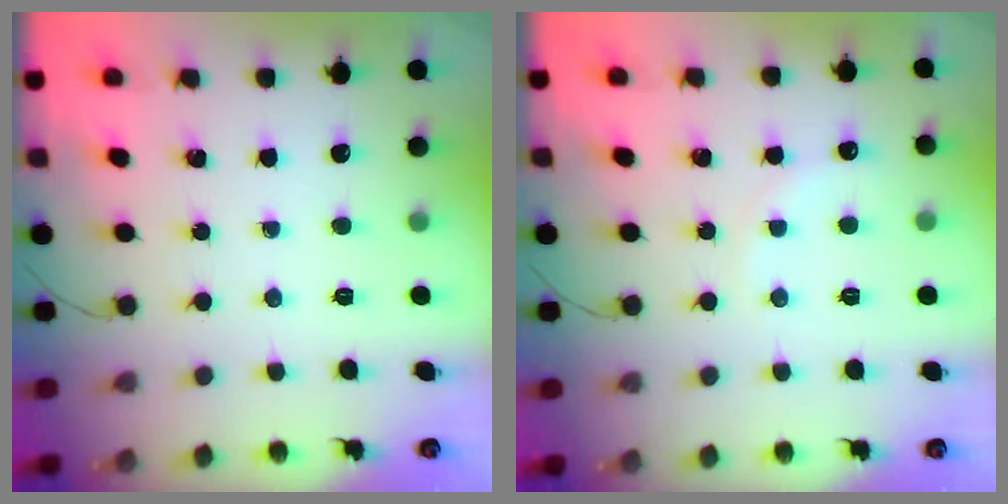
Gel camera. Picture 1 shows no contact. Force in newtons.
{"total": 3.6, "press": 3.4, "slide": 0.9}